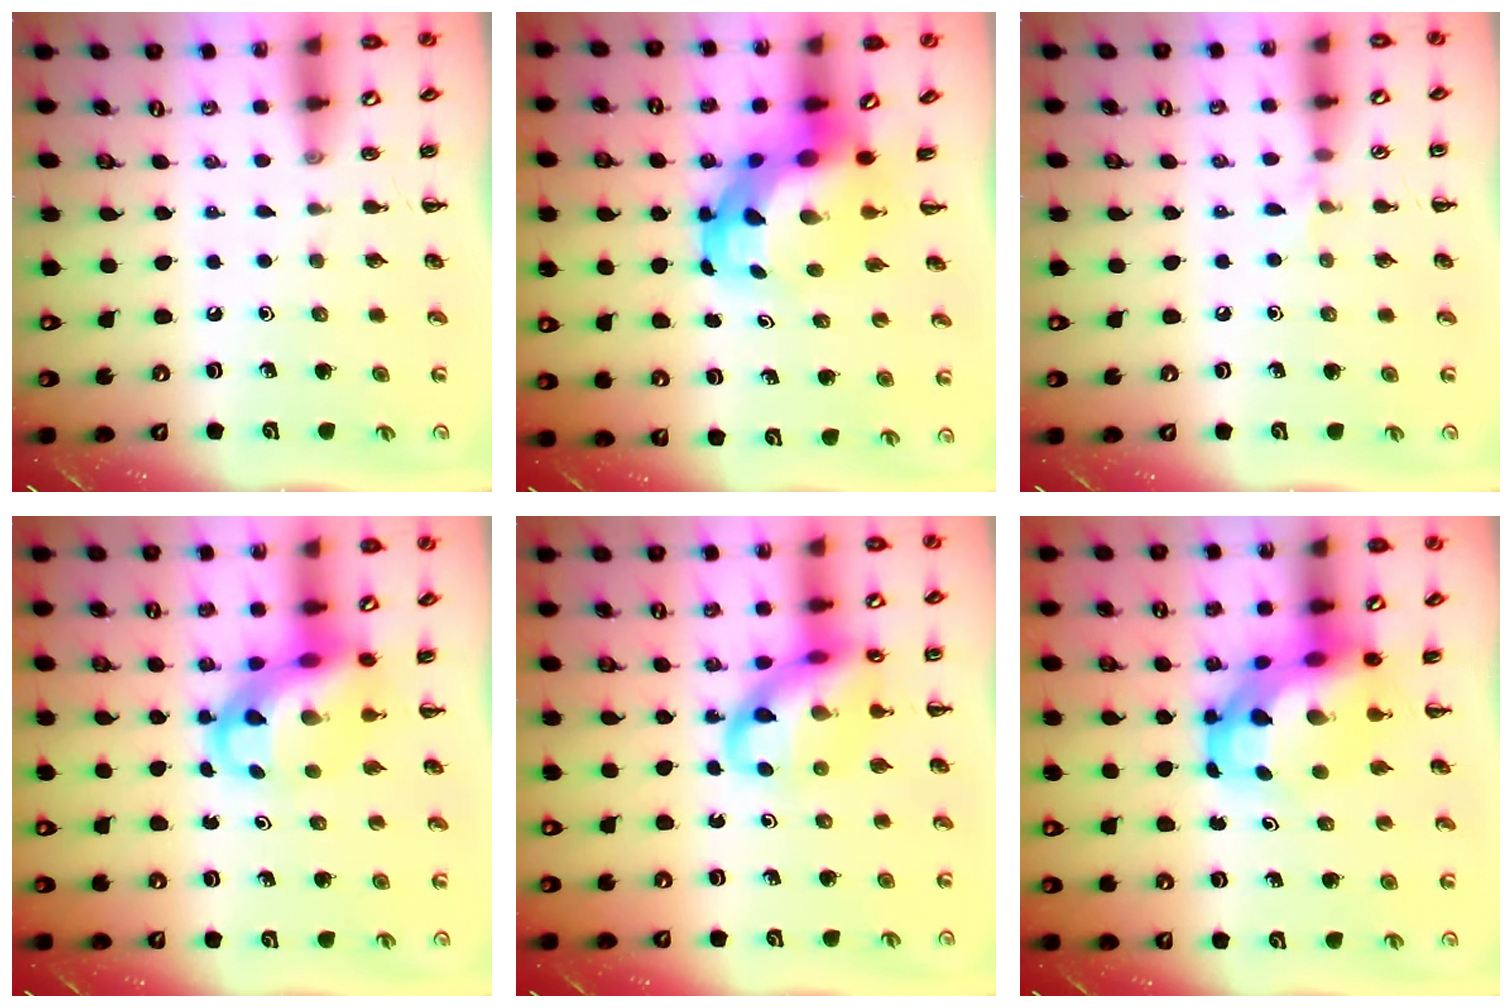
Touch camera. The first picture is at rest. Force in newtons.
{"total": 7.3, "press": 7.0, "slide": 2.0}
{"total": 4.3, "press": 4.0, "slide": 1.6}
{"total": 10.4, "press": 10.1, "slide": 2.7}
{"total": 15.2, "press": 15.0, "slide": 2.6}
{"total": 7.0, "press": 6.7, "slide": 1.8}